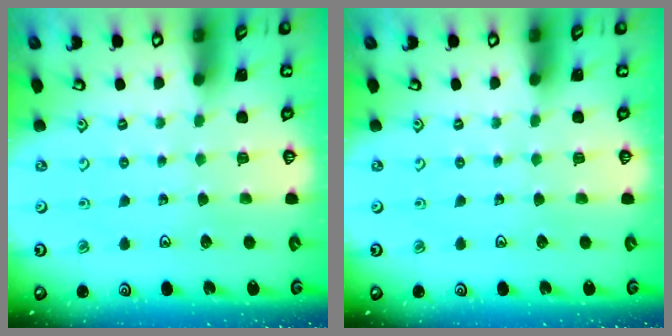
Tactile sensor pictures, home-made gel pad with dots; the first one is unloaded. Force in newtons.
{"total": 0.0}